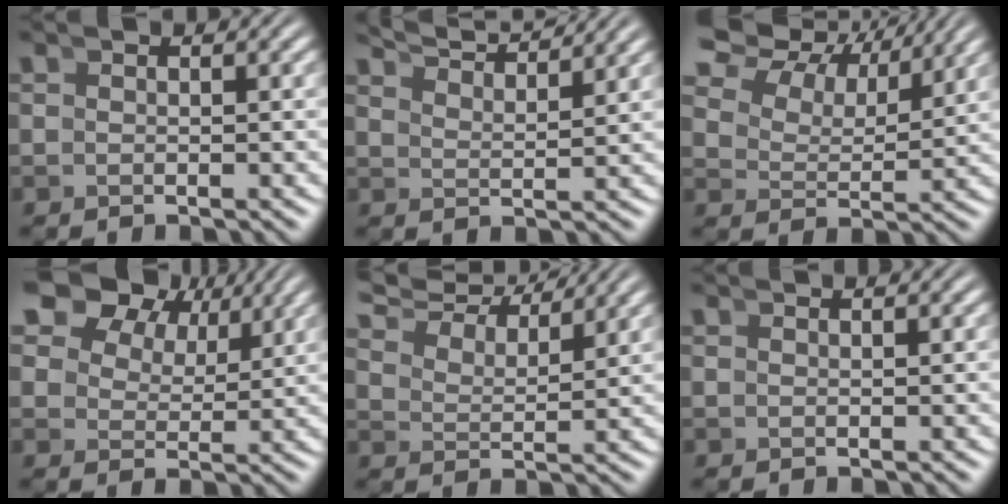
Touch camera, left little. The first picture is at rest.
{"total": 5.7, "force": [5.3, 0.7, 2.0], "torque": [-0.036, 0.010, 0.085]}
{"total": 6.9, "force": [4.3, 4.1, 3.3], "torque": [-0.074, 0.010, 0.058]}
{"total": 8.8, "force": [4.9, 5.8, 4.3], "torque": [-0.095, 0.013, 0.070]}
{"total": 7.1, "force": [6.1, 2.3, 2.8], "torque": [-0.057, 0.027, 0.088]}
{"total": 1.1, "force": [1.0, -0.2, 0.1], "torque": [0.008, 0.005, 0.015]}